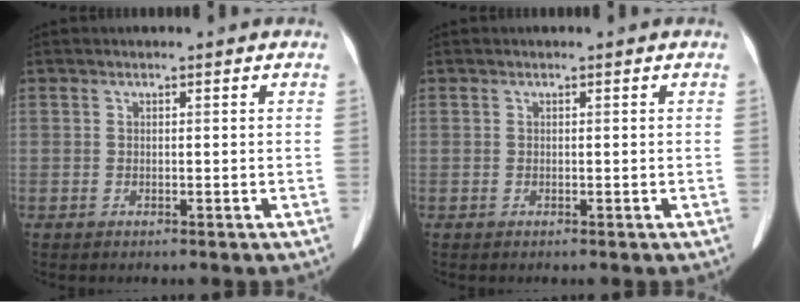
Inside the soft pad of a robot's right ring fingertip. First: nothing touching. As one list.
[{"total": 0.0}]